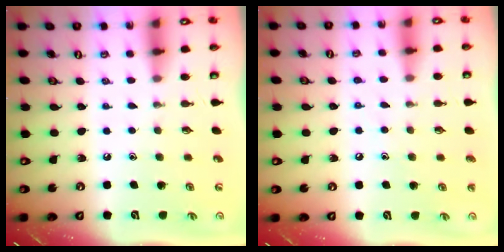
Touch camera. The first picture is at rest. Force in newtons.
{"total": 6.1, "press": 6.1, "slide": 0.7}